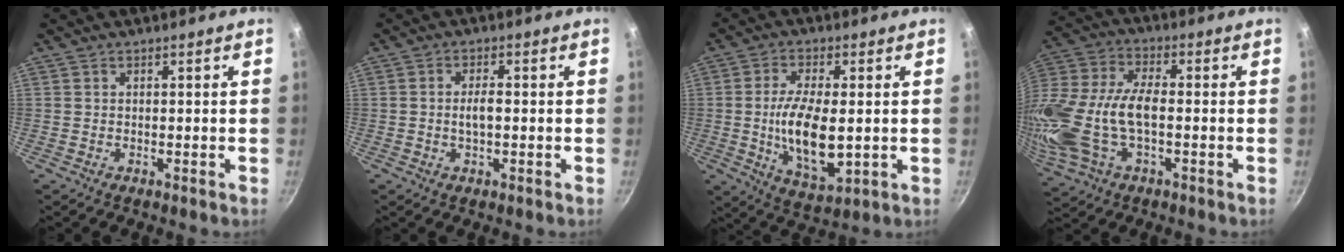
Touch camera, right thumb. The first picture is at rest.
{"total": 3.1, "force": [-0.3, 1.3, 2.8], "torque": [-0.047, 0.009, -0.006]}
{"total": 13.0, "force": [-0.5, 5.6, 11.8], "torque": [-0.219, -0.010, -0.002]}
{"total": 20.1, "force": [-2.7, 10.5, 17.0], "torque": [-0.376, 0.011, -0.060]}